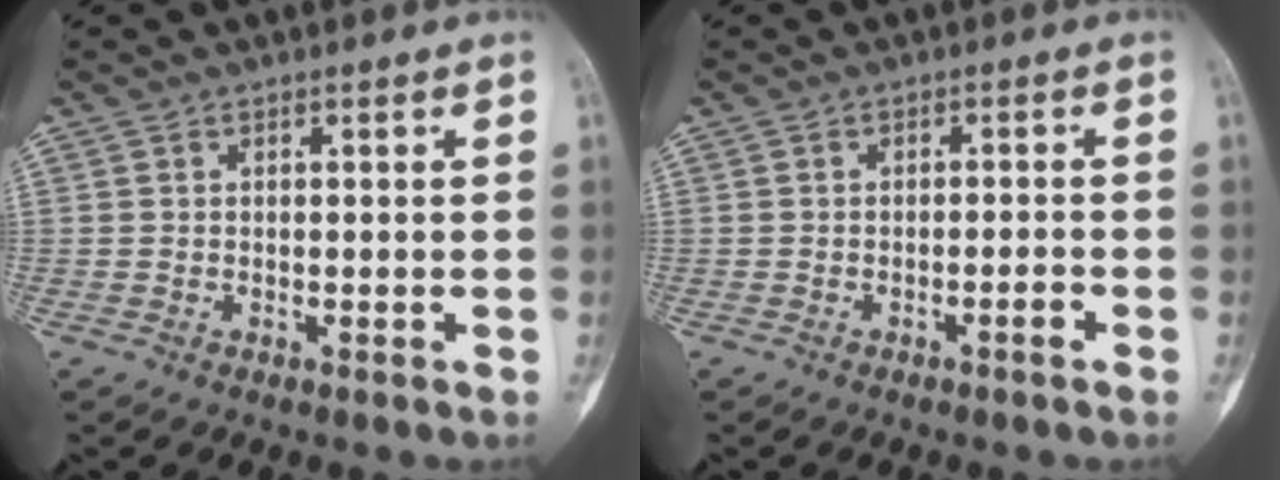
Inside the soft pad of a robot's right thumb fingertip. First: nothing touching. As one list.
[{"total": 1.8, "force": [-1.1, 0.2, 1.4], "torque": [-0.027, 0.010, -0.018]}]